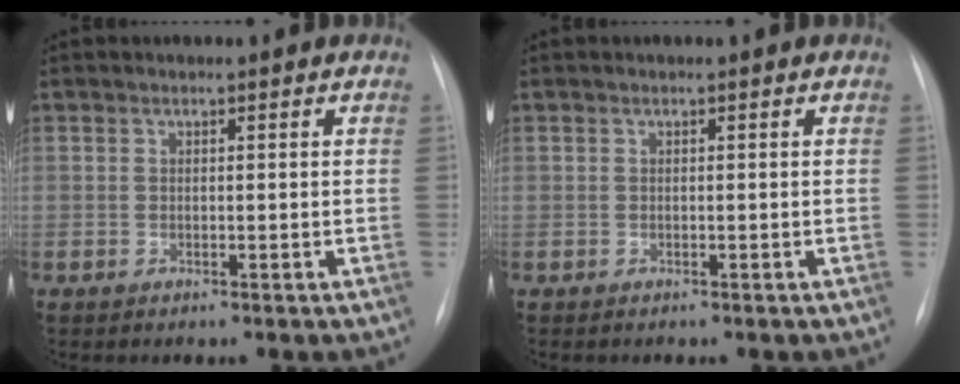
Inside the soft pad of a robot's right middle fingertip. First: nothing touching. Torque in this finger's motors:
{"motor_torque": [-0.74, 0.50, -0.12, -0.04]}